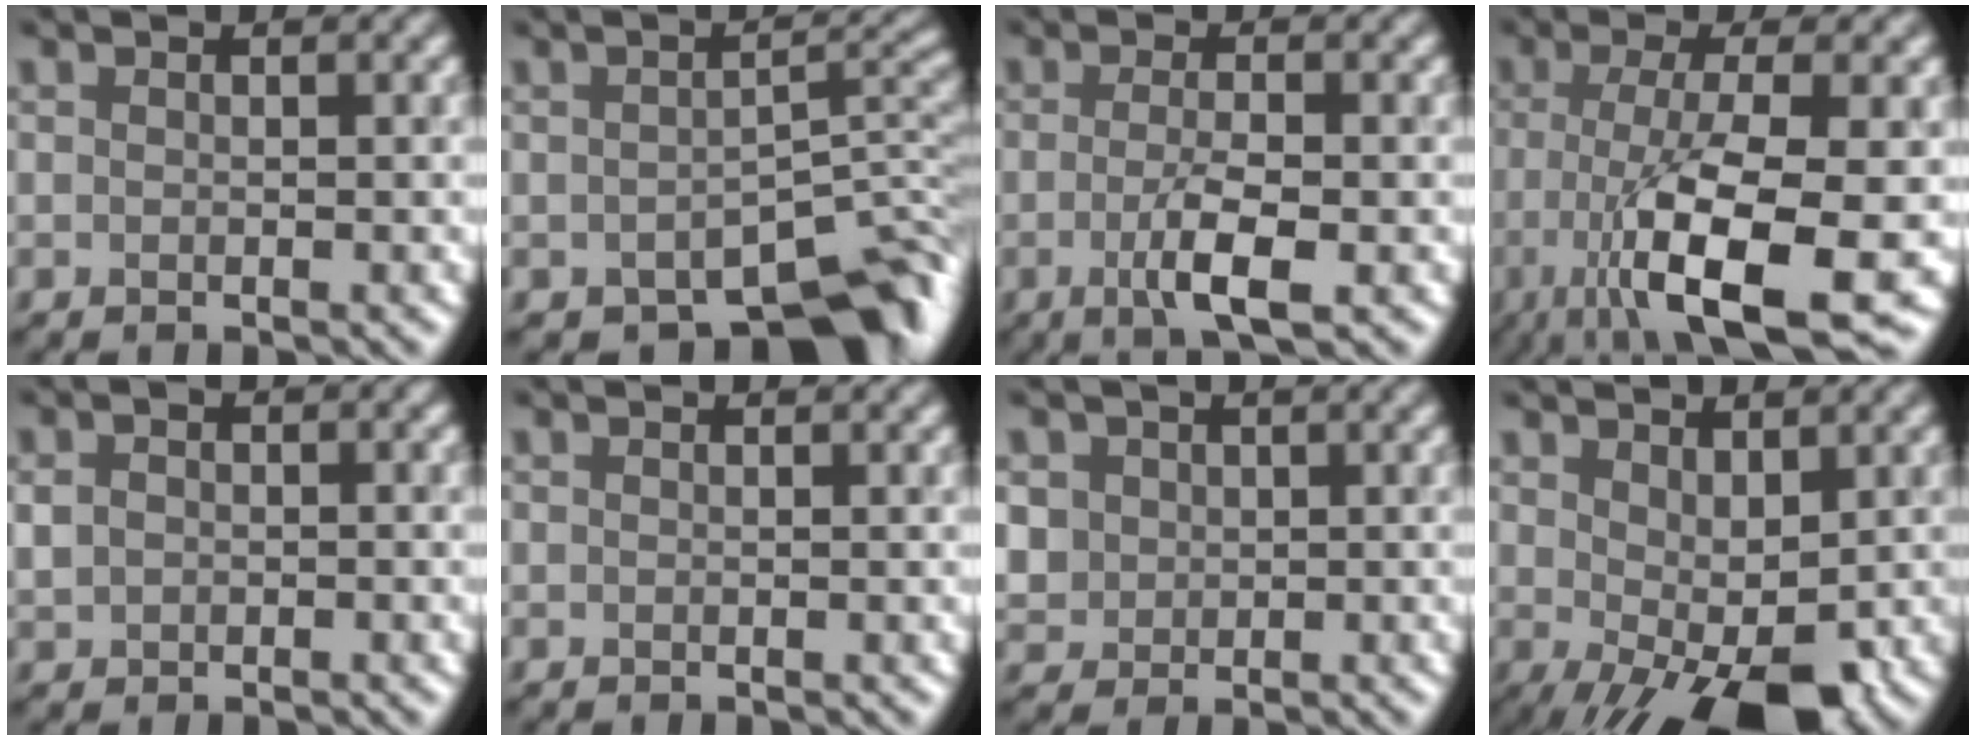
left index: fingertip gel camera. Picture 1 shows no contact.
{"total": 8.7, "force": [-5.5, 3.8, 5.5], "torque": [-0.055, -0.016, -0.079]}
{"total": 3.9, "force": [-1.0, 0.8, 3.7], "torque": [-0.072, -0.007, -0.019]}
{"total": 11.0, "force": [-3.3, 2.9, 10.1], "torque": [-0.162, -0.013, -0.058]}
{"total": 2.0, "force": [0.1, 1.5, 1.2], "torque": [-0.023, 0.007, 0.000]}
{"total": 0.0}
{"total": 2.9, "force": [1.0, 2.6, 0.9], "torque": [-0.032, 0.007, 0.028]}
{"total": 7.1, "force": [-1.4, 3.0, 6.3], "torque": [-0.110, -0.006, -0.011]}